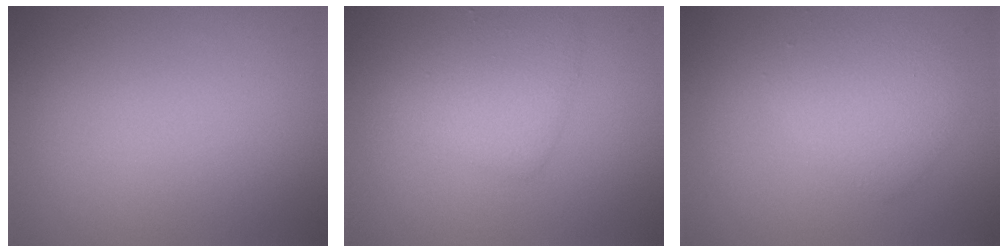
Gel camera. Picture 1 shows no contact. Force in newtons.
{"total": 2.9, "press": 2.9, "slide": 0.1}
{"total": 3.1, "press": 3.1, "slide": 0.3}